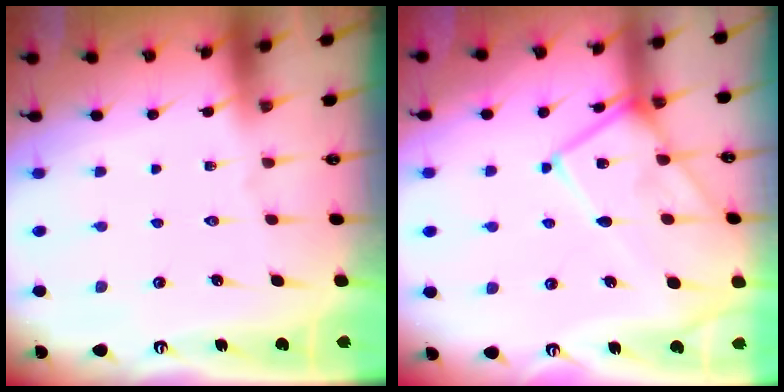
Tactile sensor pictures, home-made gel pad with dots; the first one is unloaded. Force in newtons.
{"total": 14.2, "press": 14.1, "slide": 1.1}